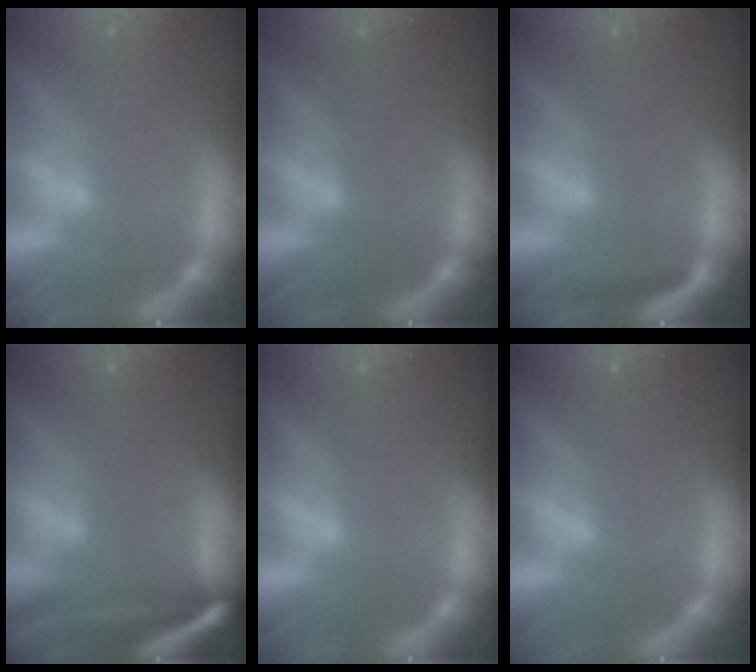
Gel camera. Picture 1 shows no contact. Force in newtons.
{"total": 0.0}
{"total": 1.9}
{"total": 9.5}
{"total": 0.0}
{"total": 0.0}